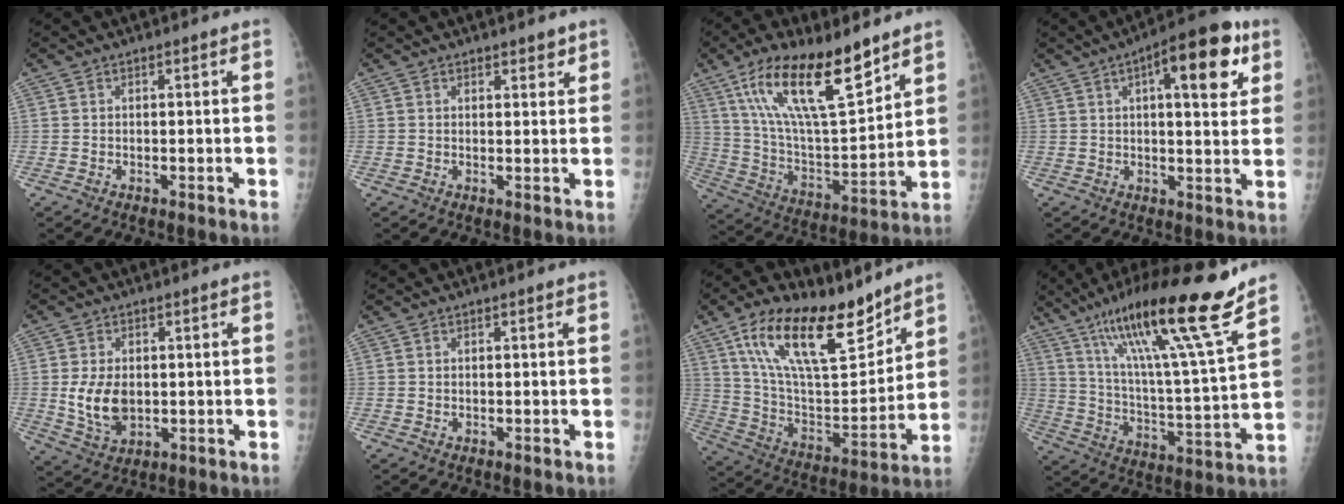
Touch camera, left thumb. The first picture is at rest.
{"total": 2.1, "force": [1.6, 1.1, 0.9], "torque": [0.004, -0.009, 0.019]}
{"total": 21.8, "force": [13.3, 6.9, 15.8], "torque": [-0.263, -0.054, 0.248]}
{"total": 14.3, "force": [5.7, 5.1, 12.0], "torque": [-0.137, -0.002, 0.070]}
{"total": 8.4, "force": [0.0, 5.6, 6.3], "torque": [-0.105, -0.009, 0.012]}
{"total": 0.0}
{"total": 23.3, "force": [15.1, 9.0, 15.3], "torque": [-0.233, -0.059, 0.272]}
{"total": 23.5, "force": [15.9, 1.3, 17.2], "torque": [-0.269, -0.060, 0.272]}